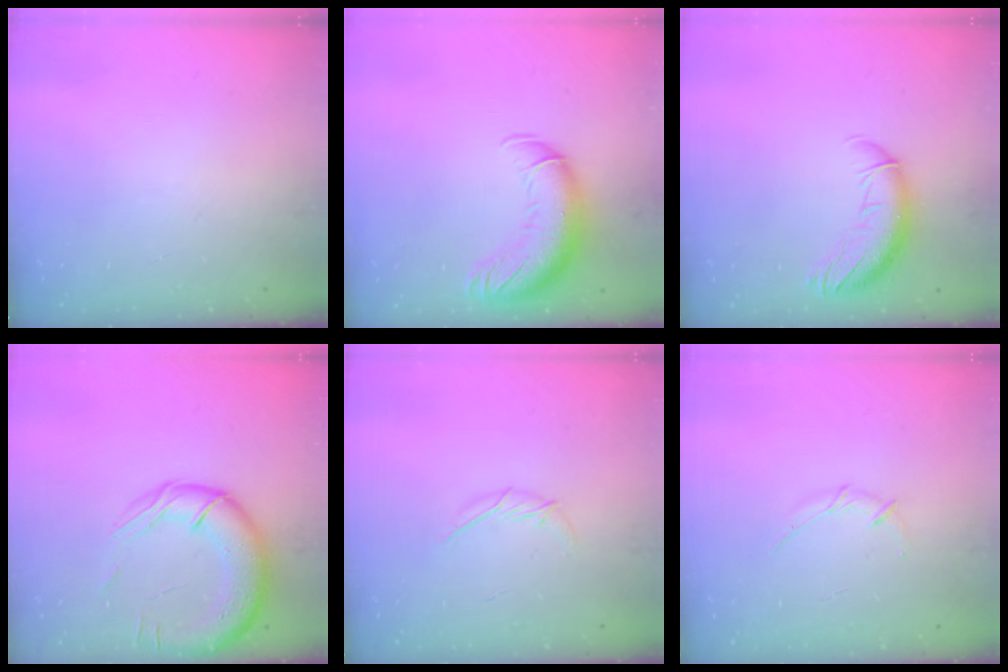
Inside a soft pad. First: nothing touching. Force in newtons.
{"total": 14.0, "press": 13.6, "slide": 3.3}
{"total": 11.2, "press": 11.1, "slide": 1.7}
{"total": 17.3, "press": 16.9, "slide": 3.5}
{"total": 5.7, "press": 5.7, "slide": 0.9}
{"total": 3.0, "press": 2.9, "slide": 0.8}